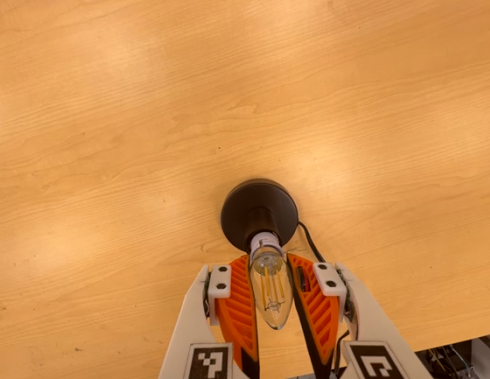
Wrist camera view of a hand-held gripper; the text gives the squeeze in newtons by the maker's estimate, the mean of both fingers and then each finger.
{"total": 10.5, "left": 9.3, "right": 11.6}